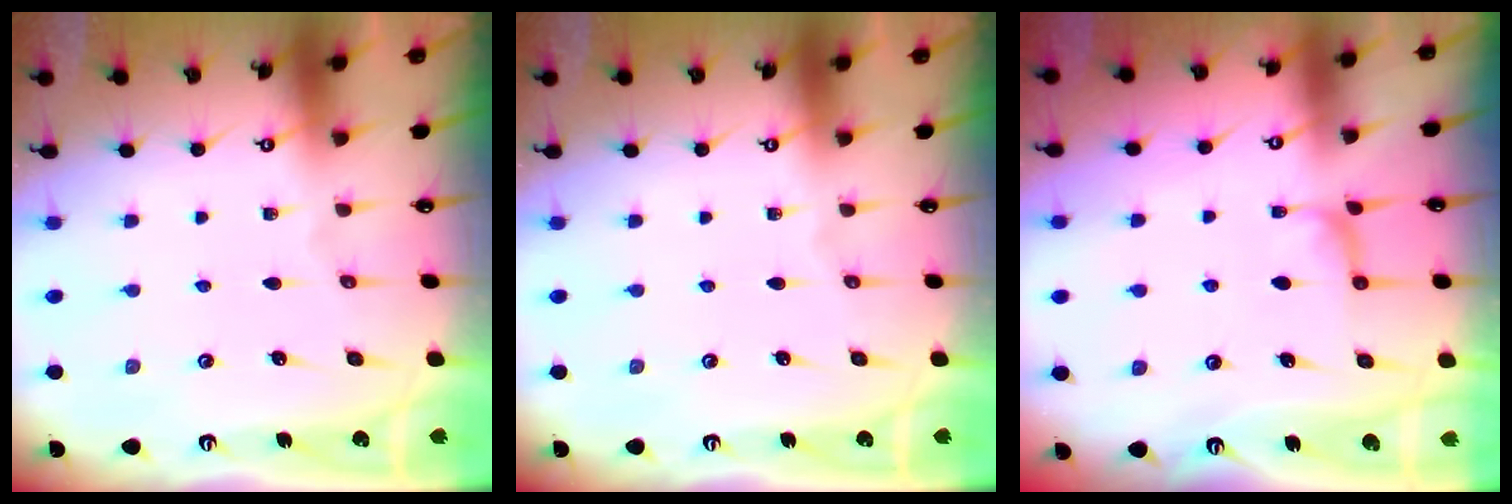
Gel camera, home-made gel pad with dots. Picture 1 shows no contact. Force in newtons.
{"total": 0.0}
{"total": 2.8, "press": 2.7, "slide": 0.8}